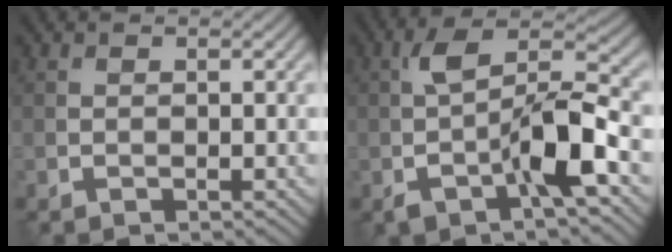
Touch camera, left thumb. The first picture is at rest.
{"total": 9.2, "force": [-2.6, 3.6, 8.1], "torque": [-0.152, 0.015, -0.053]}